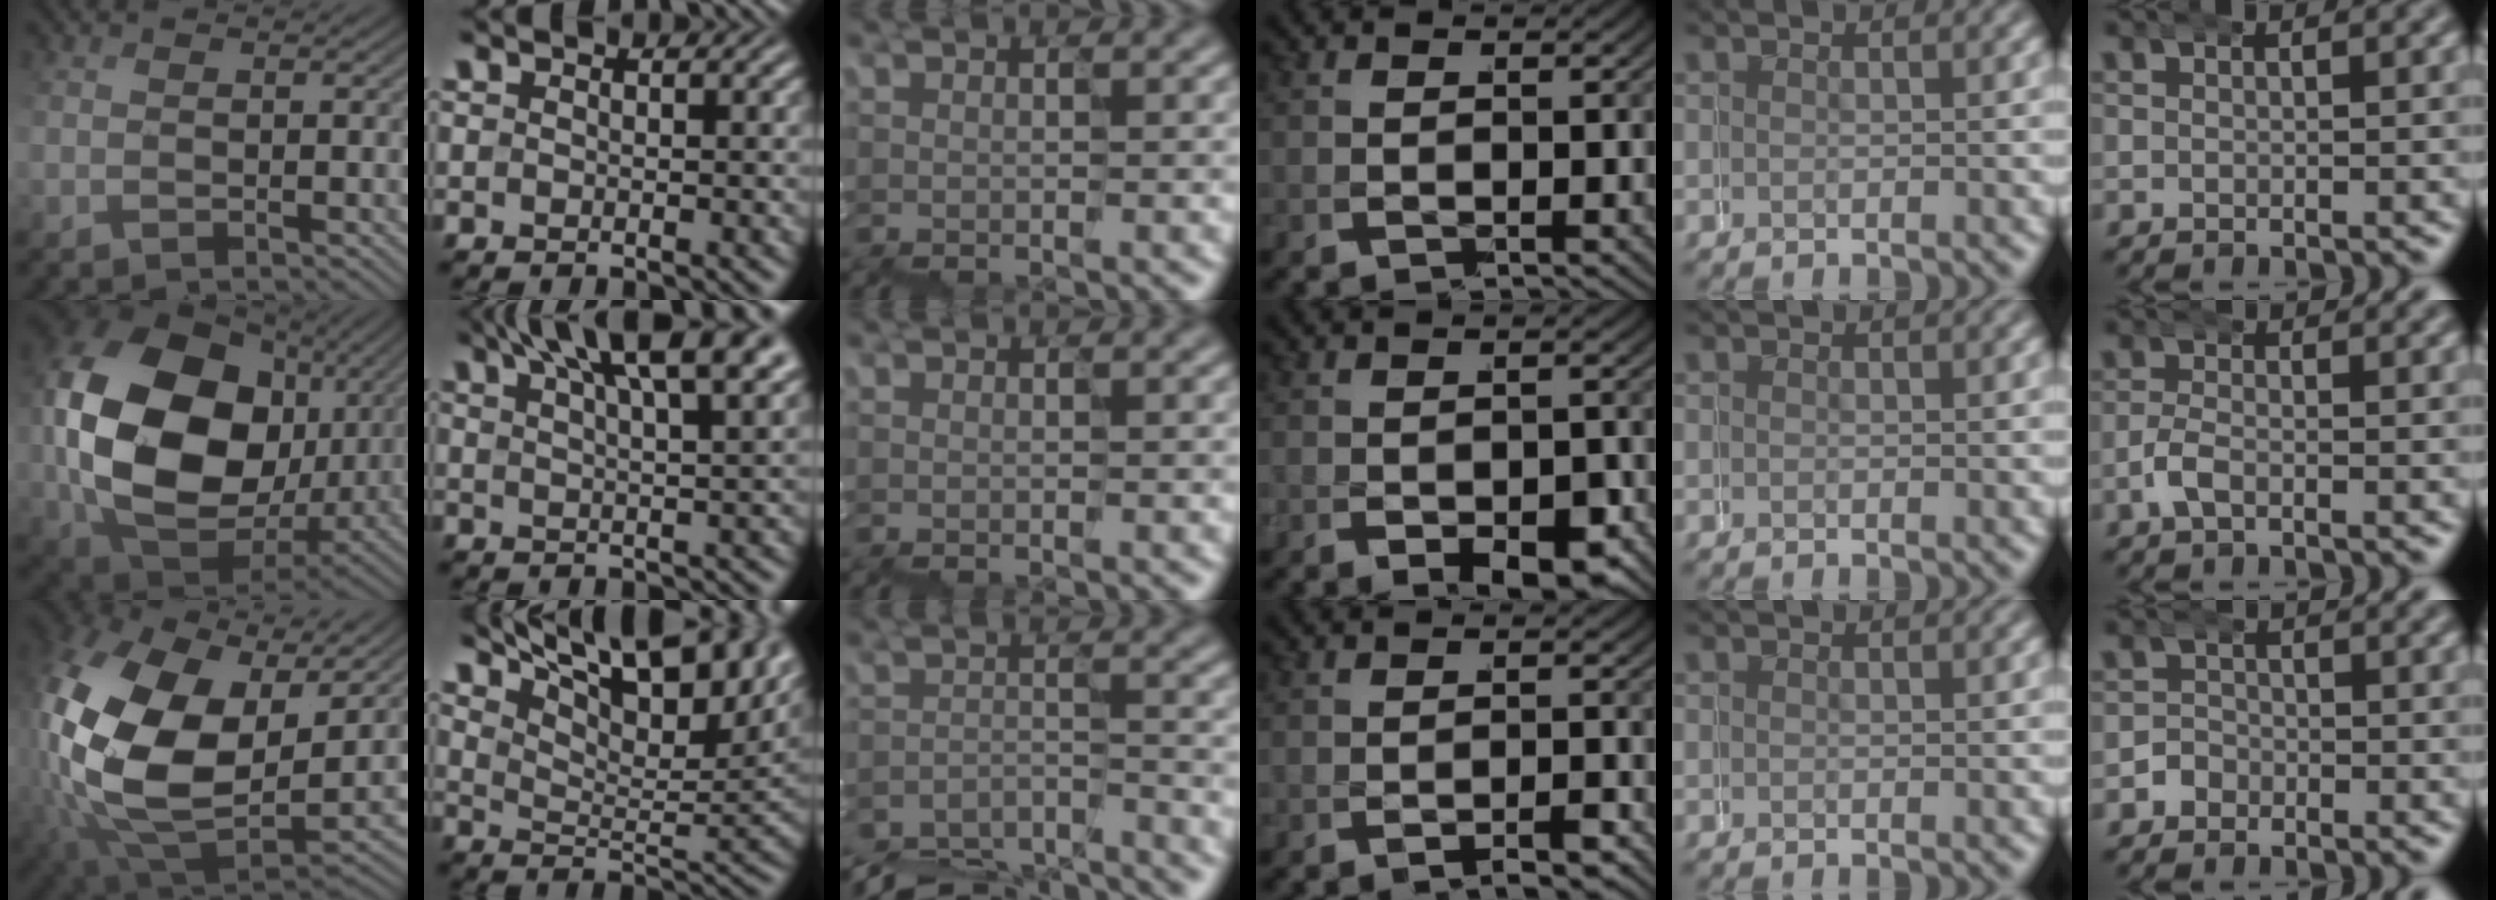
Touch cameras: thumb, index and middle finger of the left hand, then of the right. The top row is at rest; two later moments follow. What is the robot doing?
{"motion": "wrap", "object": "belt"}